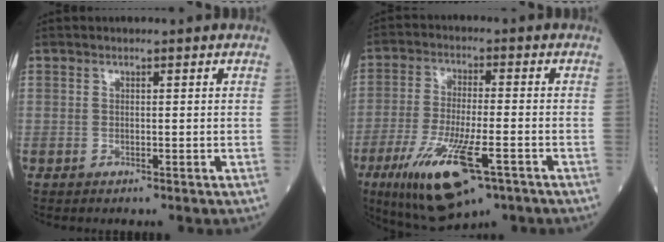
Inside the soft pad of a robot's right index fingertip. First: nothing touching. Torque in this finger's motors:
{"motor_torque": [0.51, -0.52, 0.34, 0.18]}